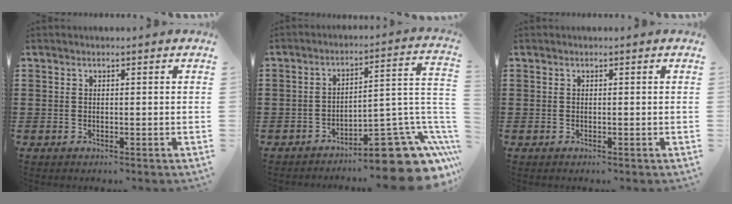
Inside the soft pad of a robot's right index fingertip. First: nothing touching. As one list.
[{"total": 13.7, "force": [-9.7, 4.4, 8.7], "torque": [-0.079, 0.035, -0.163]}, {"total": 0.0}]